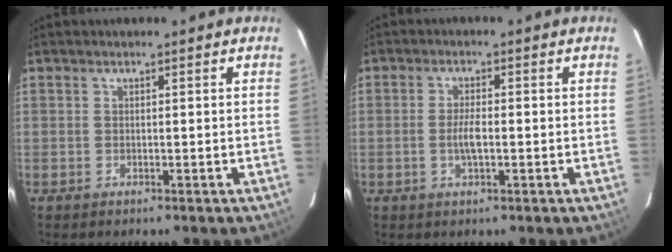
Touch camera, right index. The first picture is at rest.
{"total": 3.5, "force": [-0.8, 1.1, 3.2], "torque": [-0.065, 0.000, -0.016]}